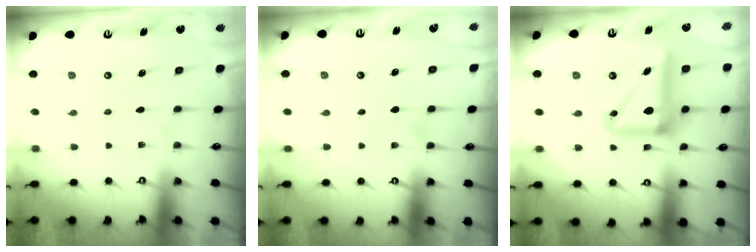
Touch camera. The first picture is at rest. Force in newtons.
{"total": 3.0, "press": 3.0, "slide": 0.2}
{"total": 15.4, "press": 15.3, "slide": 2.1}